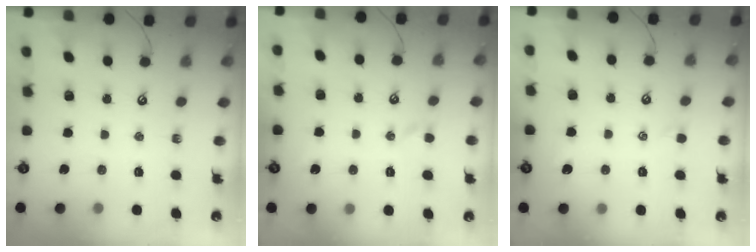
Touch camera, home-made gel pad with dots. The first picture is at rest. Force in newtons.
{"total": 1.4, "press": 1.3, "slide": 0.6}
{"total": 0.7, "press": 0.5, "slide": 0.5}